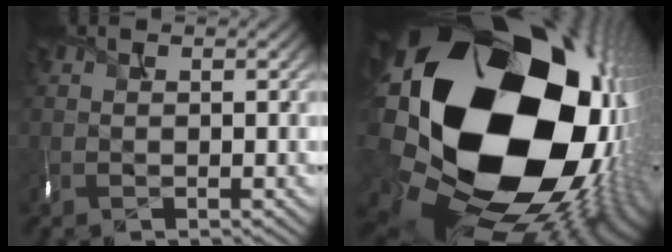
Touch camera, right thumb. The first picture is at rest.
{"total": 23.8, "force": [0.3, 17.6, 16.0], "torque": [-0.286, -0.094, 0.009]}